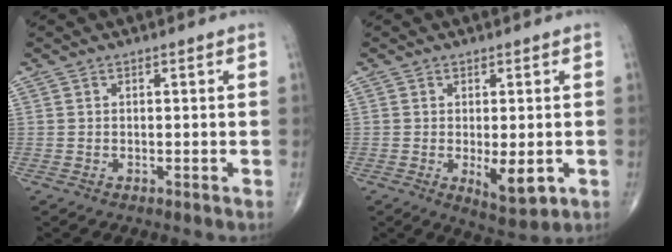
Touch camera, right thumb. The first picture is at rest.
{"total": 6.3, "force": [-1.3, 2.5, 5.7], "torque": [-0.079, -0.017, -0.010]}